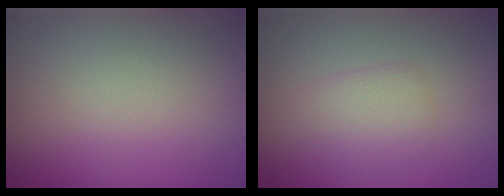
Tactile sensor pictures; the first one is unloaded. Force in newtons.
{"total": 2.3, "press": 2.3, "slide": 0.0}